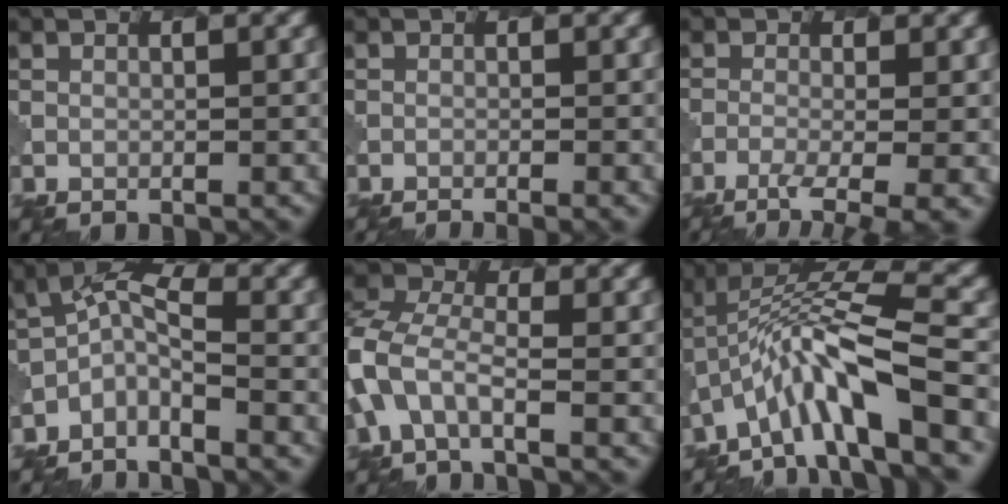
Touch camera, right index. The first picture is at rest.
{"total": 2.0, "force": [-1.3, 0.5, 1.4], "torque": [-0.009, 0.008, -0.021]}
{"total": 4.7, "force": [-2.0, 1.3, 4.0], "torque": [-0.066, -0.006, -0.038]}
{"total": 3.1, "force": [-2.0, 1.1, 2.1], "torque": [-0.044, 0.005, -0.049]}
{"total": 5.7, "force": [-2.0, 3.3, 4.1], "torque": [-0.110, 0.003, -0.054]}
{"total": 9.0, "force": [-3.6, 2.3, 7.8], "torque": [-0.138, 0.019, -0.066]}